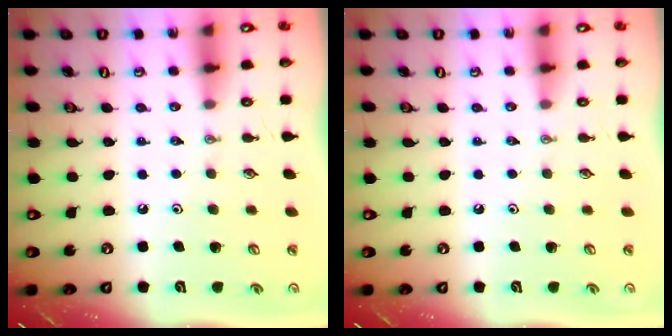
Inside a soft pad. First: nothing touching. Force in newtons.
{"total": 0.0}